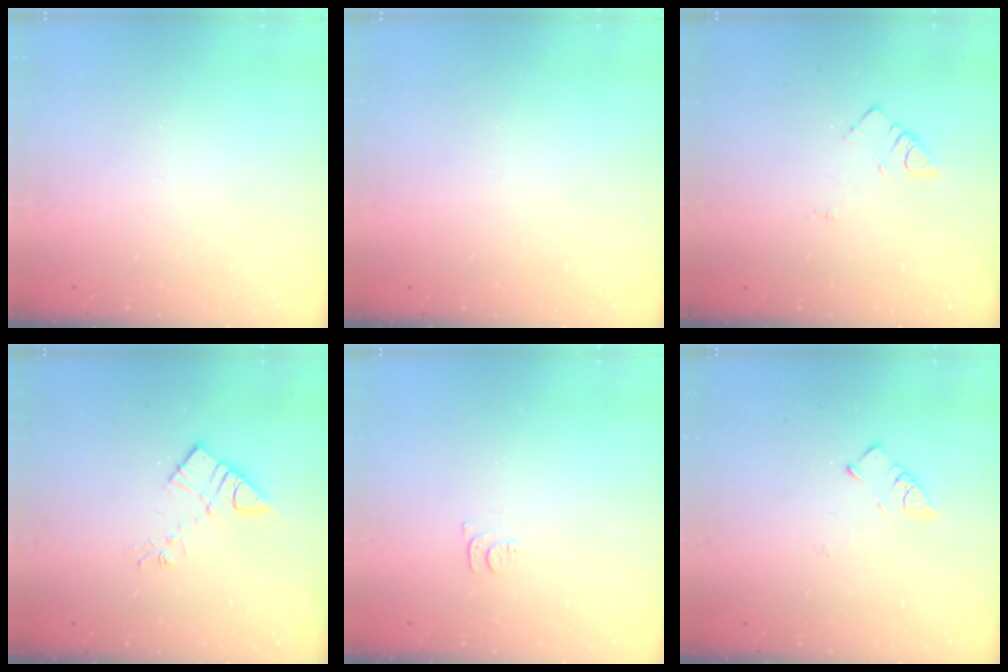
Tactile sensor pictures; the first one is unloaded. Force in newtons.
{"total": 0.0}
{"total": 4.0, "press": 3.9, "slide": 0.6}
{"total": 9.1, "press": 9.1, "slide": 0.5}
{"total": 4.1, "press": 4.1, "slide": 0.6}
{"total": 3.1, "press": 3.0, "slide": 0.3}